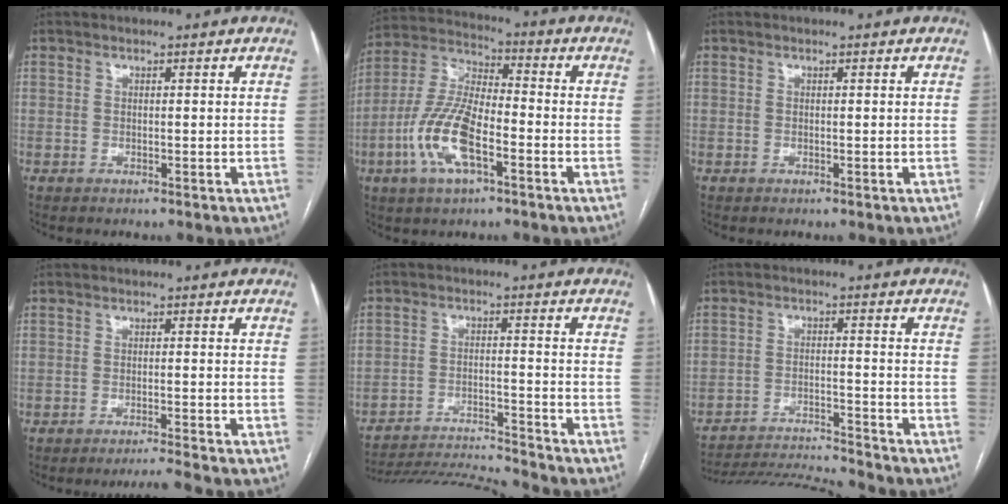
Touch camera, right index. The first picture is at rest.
{"total": 13.1, "force": [-4.8, 4.5, 11.4], "torque": [-0.249, 0.004, -0.092]}
{"total": 0.0}
{"total": 3.4, "force": [-2.9, -1.7, 0.6], "torque": [-0.009, -0.009, -0.047]}
{"total": 10.6, "force": [-10.5, -1.7, 0.9], "torque": [-0.009, -0.002, -0.182]}
{"total": 10.4, "force": [-10.2, -1.5, 0.9], "torque": [-0.010, -0.002, -0.177]}